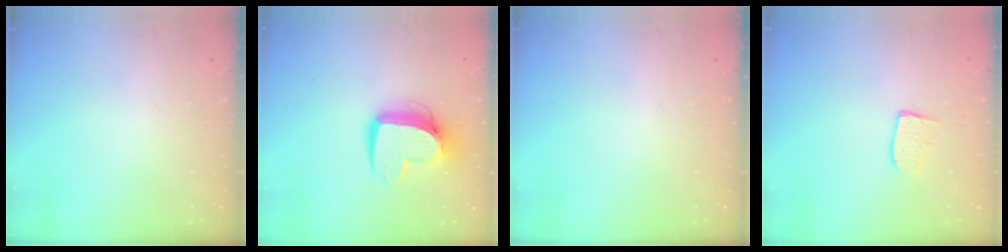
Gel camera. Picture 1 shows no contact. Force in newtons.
{"total": 12.5, "press": 12.4, "slide": 1.2}
{"total": 0.0}
{"total": 4.2, "press": 4.2, "slide": 0.3}